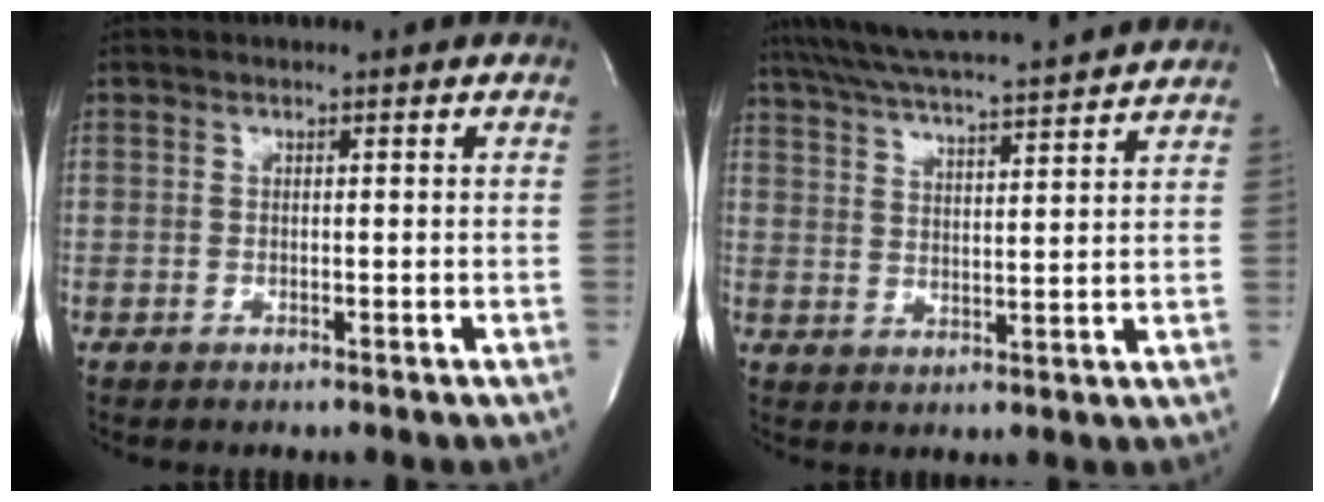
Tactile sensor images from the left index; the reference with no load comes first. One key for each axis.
{"total": 16.9, "fx": 15.3, "fy": 0.3, "fz": 7.2, "tx": -0.133, "ty": 0.018, "tz": 0.220}